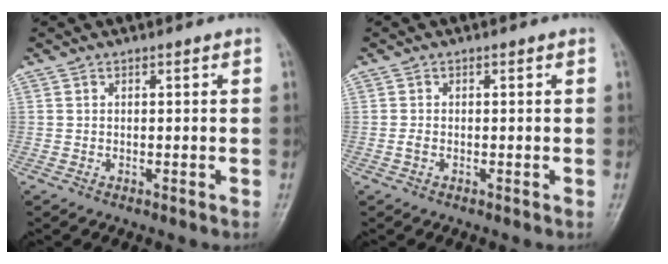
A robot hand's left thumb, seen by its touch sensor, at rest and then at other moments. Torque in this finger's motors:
{"motor_torque": [-0.06, 0.01, 0.02, -0.01, 0.00]}